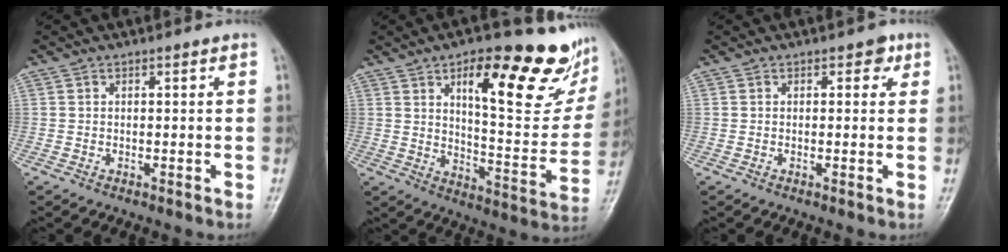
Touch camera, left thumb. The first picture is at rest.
{"total": 24.7, "force": [12.6, 8.4, 19.5], "torque": [-0.222, -0.046, 0.186]}
{"total": 1.8, "force": [0.7, 1.3, 1.1], "torque": [0.005, 0.001, 0.001]}